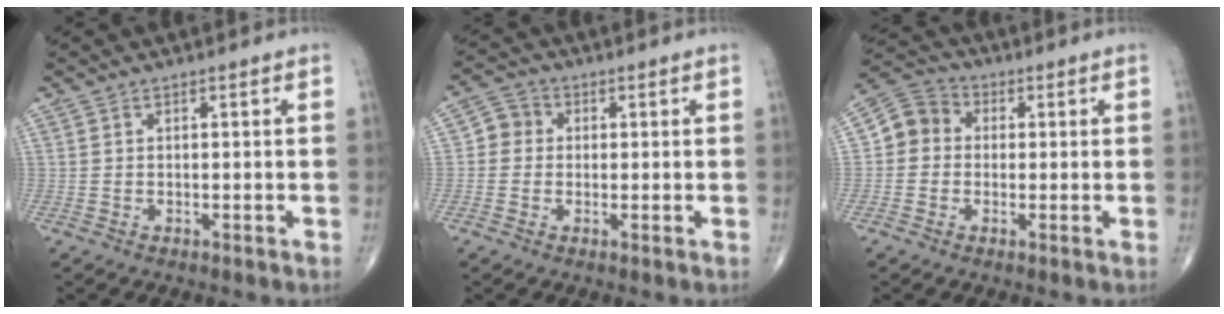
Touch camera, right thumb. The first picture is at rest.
{"total": 4.0, "force": [0.1, 3.8, 1.4], "torque": [-0.006, 0.008, -0.009]}
{"total": 6.5, "force": [0.1, 5.8, 2.8], "torque": [-0.033, 0.021, -0.013]}